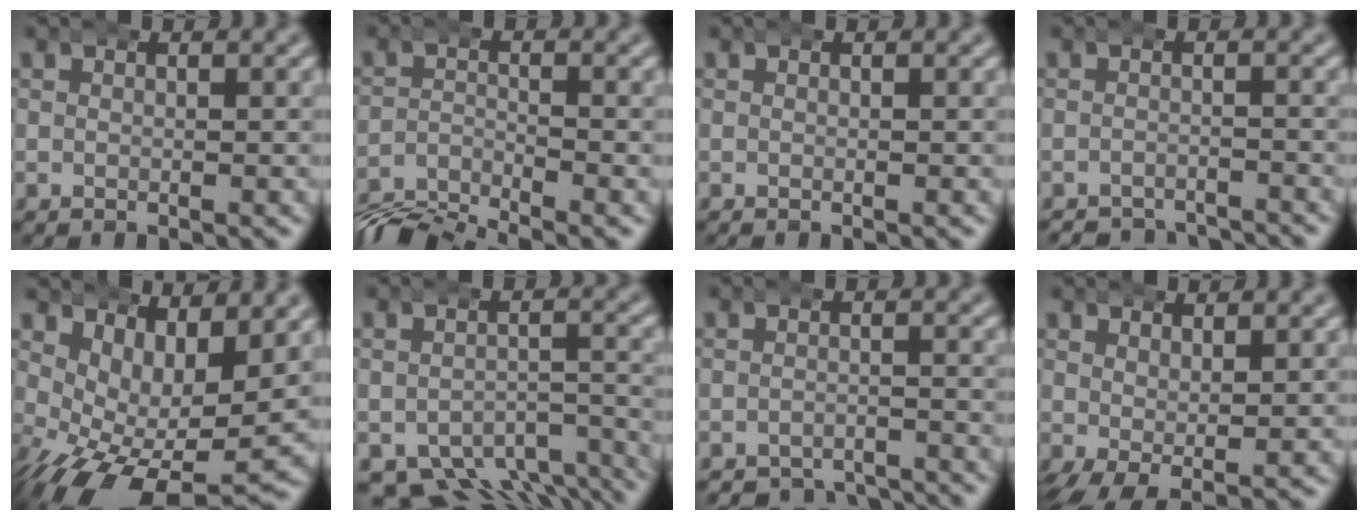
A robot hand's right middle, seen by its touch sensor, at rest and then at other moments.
{"total": 6.1, "force": [-5.7, 1.2, 1.6], "torque": [-0.017, -0.015, -0.095]}
{"total": 0.0}
{"total": 4.8, "force": [-4.7, 0.7, 0.1], "torque": [0.007, -0.018, -0.073]}
{"total": 7.8, "force": [-0.6, 4.4, 6.4], "torque": [-0.124, -0.046, 0.014]}
{"total": 9.7, "force": [-7.5, 4.8, 3.9], "torque": [-0.051, -0.035, -0.108]}
{"total": 6.0, "force": [-5.9, 1.2, 0.5], "torque": [0.008, -0.020, -0.091]}
{"total": 2.5, "force": [-0.6, 1.0, 2.2], "torque": [-0.038, -0.022, 0.008]}